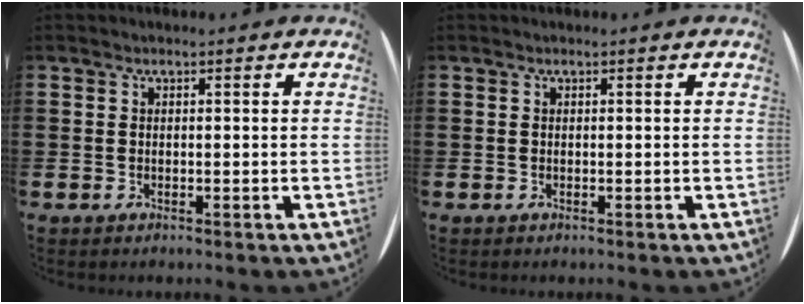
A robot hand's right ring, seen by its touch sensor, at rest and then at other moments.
{"total": 0.0}